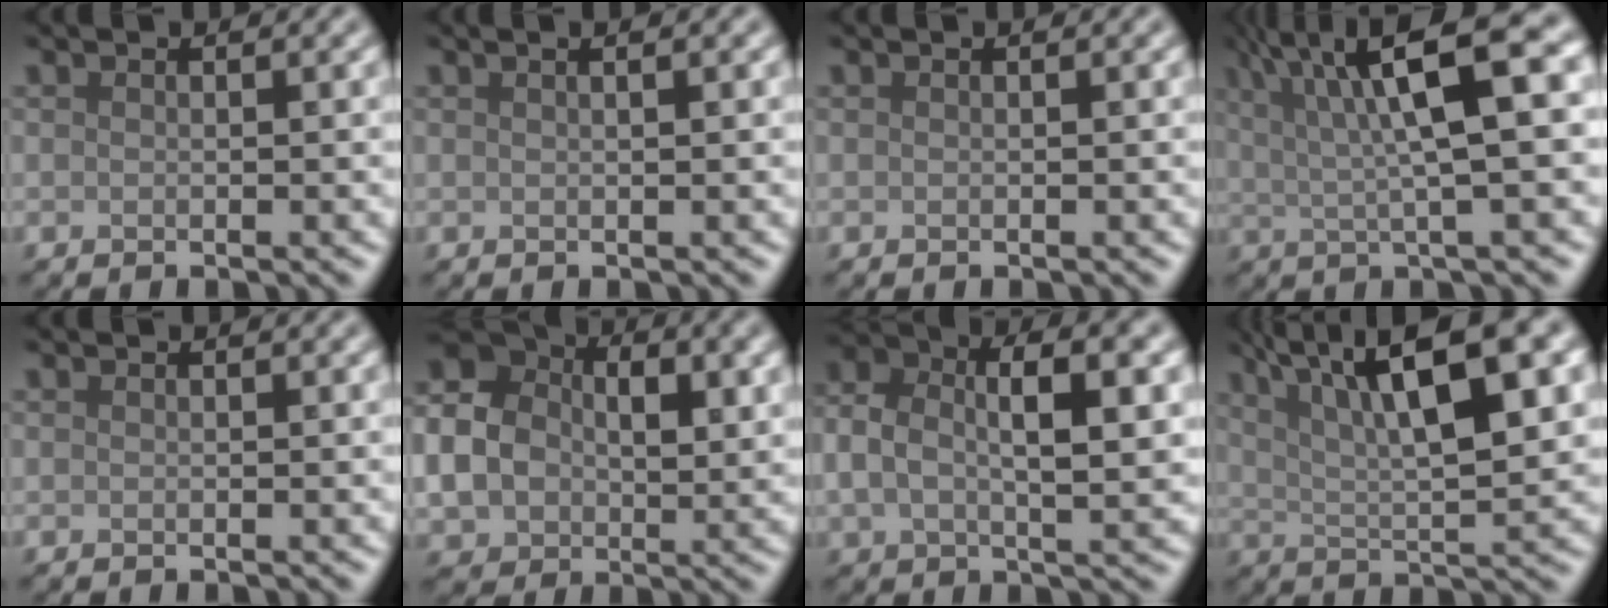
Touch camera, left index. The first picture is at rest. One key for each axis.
{"total": 1.7, "fx": 0.9, "fy": 0.7, "fz": 1.3, "tx": -0.007, "ty": -0.002, "tz": 0.002}
{"total": 0.0}
{"total": 10.1, "fx": 3.6, "fy": 2.4, "fz": 9.2, "tx": -0.139, "ty": 0.023, "tz": 0.056}
{"total": 0.0}
{"total": 9.2, "fx": 0.6, "fy": 7.1, "fz": 5.9, "tx": -0.130, "ty": 0.004, "tz": 0.006}
{"total": 7.8, "fx": 0.7, "fy": 3.7, "fz": 6.8, "tx": -0.129, "ty": 0.010, "tz": 0.005}
{"total": 11.0, "fx": 4.9, "fy": 2.9, "fz": 9.4, "tx": -0.150, "ty": 0.014, "tz": 0.081}